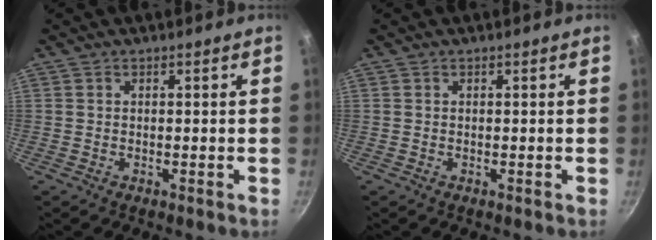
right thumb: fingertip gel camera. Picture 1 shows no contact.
{"total": 0.0}